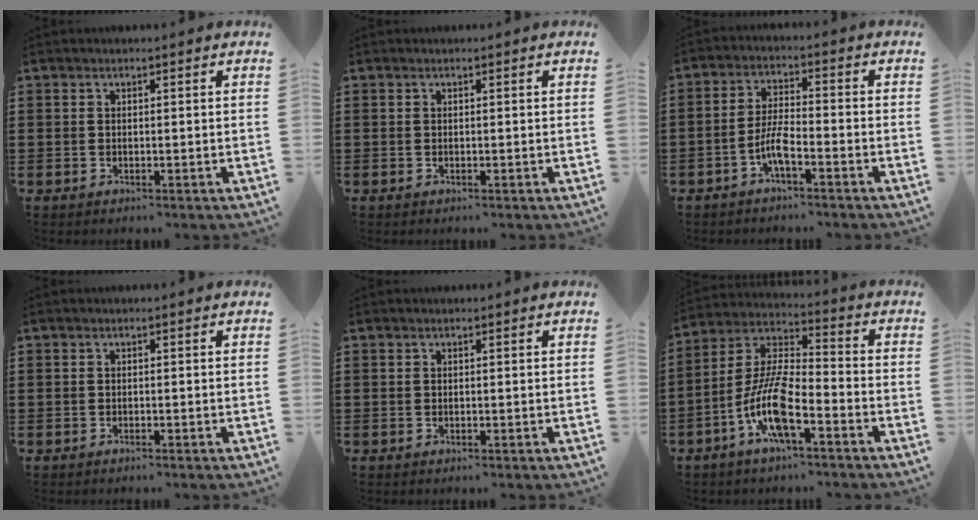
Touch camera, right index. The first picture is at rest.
{"total": 0.0}
{"total": 5.1, "force": [-2.8, 1.0, 4.2], "torque": [-0.107, -0.010, -0.058]}
{"total": 0.6, "force": [-0.6, -0.1, 0.1], "torque": [-0.003, -0.004, -0.012]}
{"total": 0.0}
{"total": 10.9, "force": [-5.6, 2.9, 8.9], "torque": [-0.208, -0.012, -0.110]}